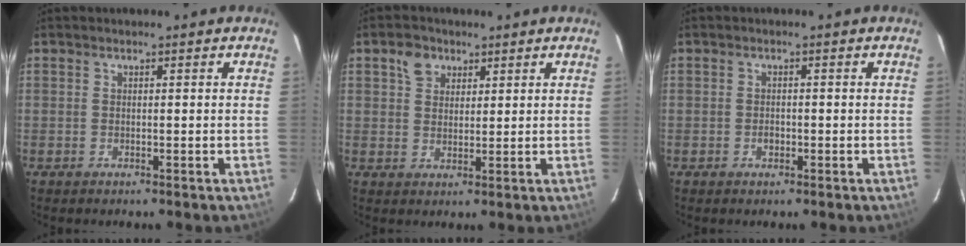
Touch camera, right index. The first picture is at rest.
{"total": 4.1, "force": [2.1, 3.2, 1.4], "torque": [-0.017, 0.015, 0.039]}
{"total": 1.3, "force": [-0.5, 0.9, 0.6], "torque": [-0.010, 0.002, -0.007]}